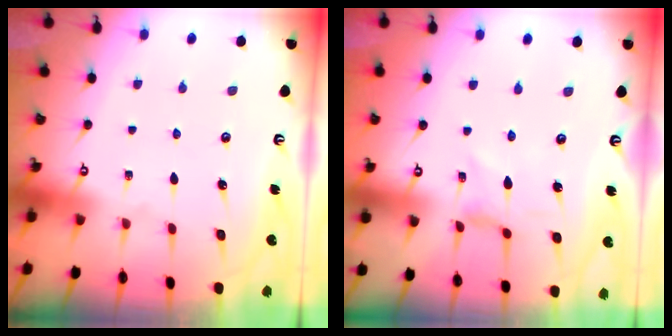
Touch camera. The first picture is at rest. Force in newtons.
{"total": 0.0}